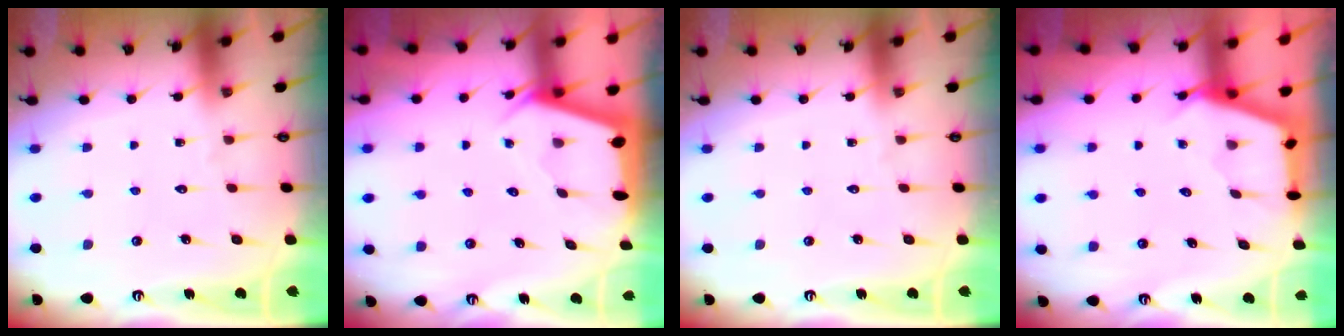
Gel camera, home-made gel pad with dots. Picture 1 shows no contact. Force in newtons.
{"total": 2.3, "press": 2.3, "slide": 0.3}
{"total": 0.0}
{"total": 2.0, "press": 2.0, "slide": 0.2}